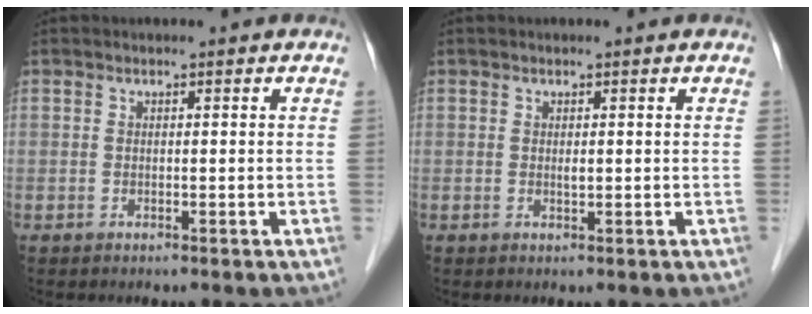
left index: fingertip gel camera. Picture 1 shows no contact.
{"total": 0.6, "force": [0.1, 0.3, 0.6], "torque": [-0.013, -0.002, 0.004]}